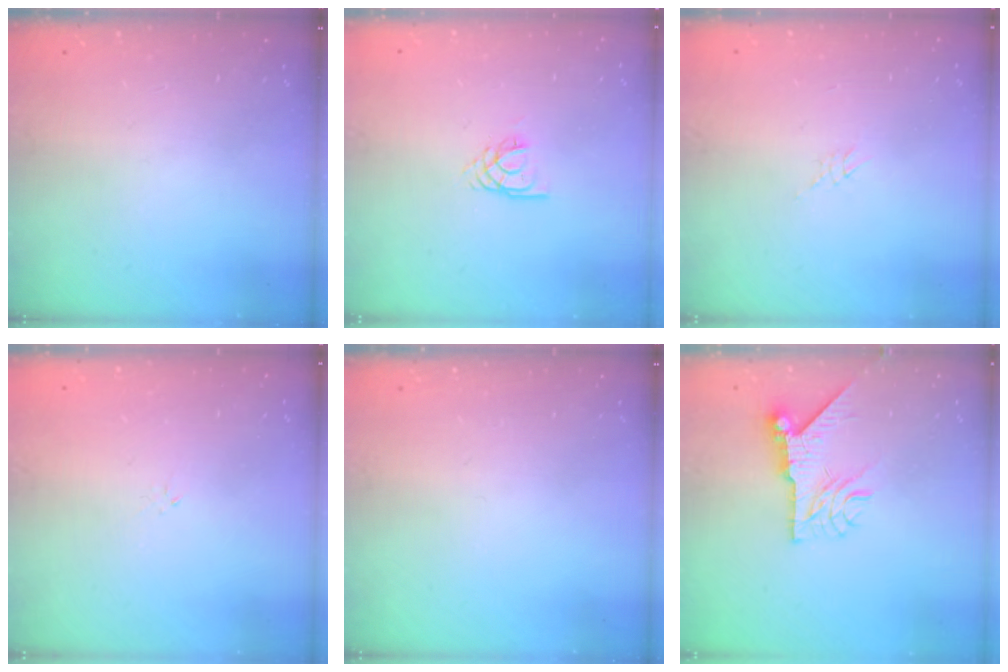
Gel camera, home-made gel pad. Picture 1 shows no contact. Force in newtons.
{"total": 3.2, "press": 3.1, "slide": 0.4}
{"total": 2.6, "press": 2.6, "slide": 0.2}
{"total": 0.0}
{"total": 0.0}
{"total": 9.1, "press": 9.1, "slide": 1.1}